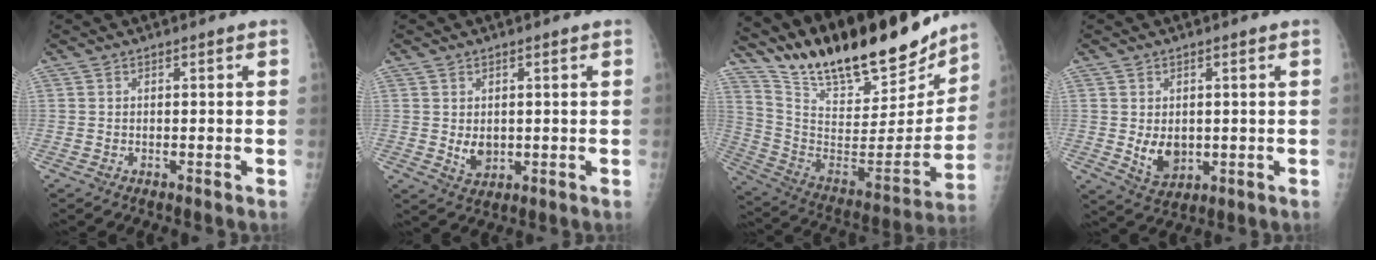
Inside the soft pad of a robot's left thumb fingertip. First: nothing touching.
{"total": 3.6, "force": [0.2, 2.7, 2.4], "torque": [-0.029, -0.009, 0.014]}
{"total": 28.5, "force": [23.4, 8.4, 13.8], "torque": [-0.205, -0.095, 0.376]}
{"total": 5.5, "force": [0.0, 4.1, 3.7], "torque": [-0.046, -0.012, 0.016]}